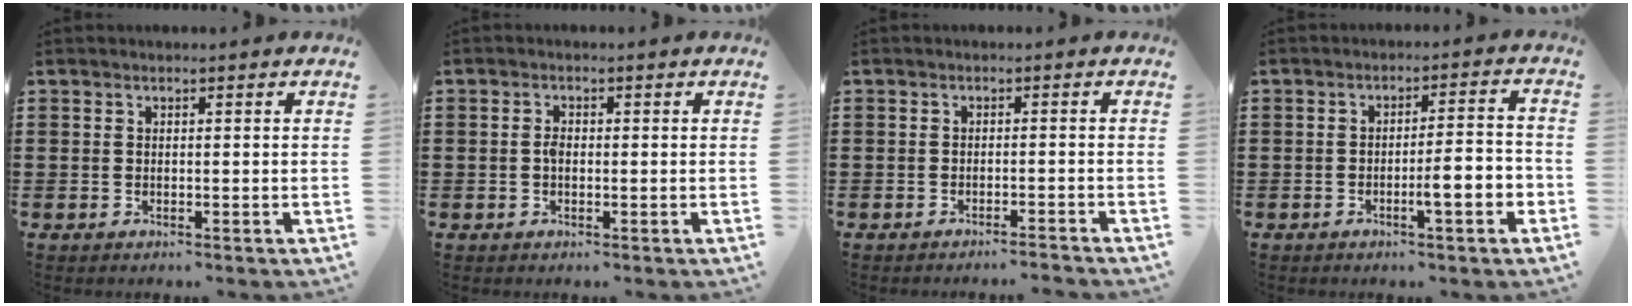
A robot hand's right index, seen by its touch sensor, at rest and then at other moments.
{"total": 1.4, "force": [-0.3, 0.7, 1.1], "torque": [-0.023, 0.000, -0.005]}
{"total": 1.6, "force": [-1.5, -0.3, 0.5], "torque": [-0.010, 0.002, -0.030]}
{"total": 5.0, "force": [-2.2, 0.5, 4.5], "torque": [-0.073, -0.001, -0.038]}